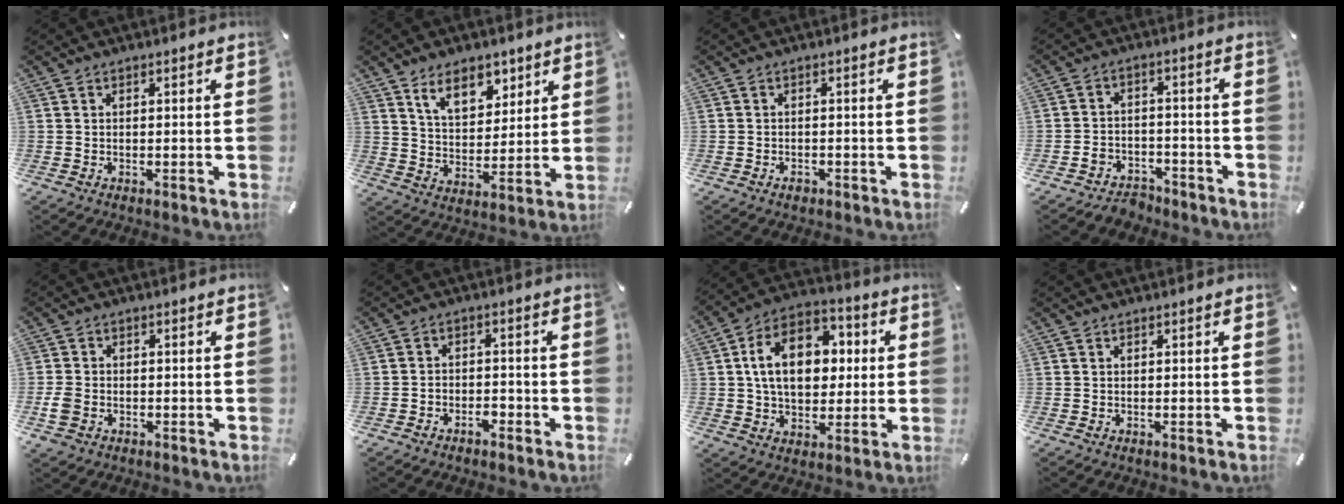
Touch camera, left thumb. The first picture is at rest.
{"total": 10.2, "force": [6.8, 6.0, 4.7], "torque": [-0.069, -0.025, 0.119]}
{"total": 1.4, "force": [-0.9, 0.8, 0.6], "torque": [-0.012, 0.003, -0.018]}
{"total": 4.9, "force": [-3.9, 2.8, 0.8], "torque": [-0.009, 0.024, -0.073]}
{"total": 4.4, "force": [-1.4, 3.5, 2.2], "torque": [-0.055, 0.001, -0.027]}
{"total": 3.0, "force": [-2.4, 1.6, 1.0], "torque": [-0.018, 0.011, -0.046]}
{"total": 15.9, "force": [2.2, 11.3, 10.9], "torque": [-0.191, 0.009, 0.038]}
{"total": 0.0}